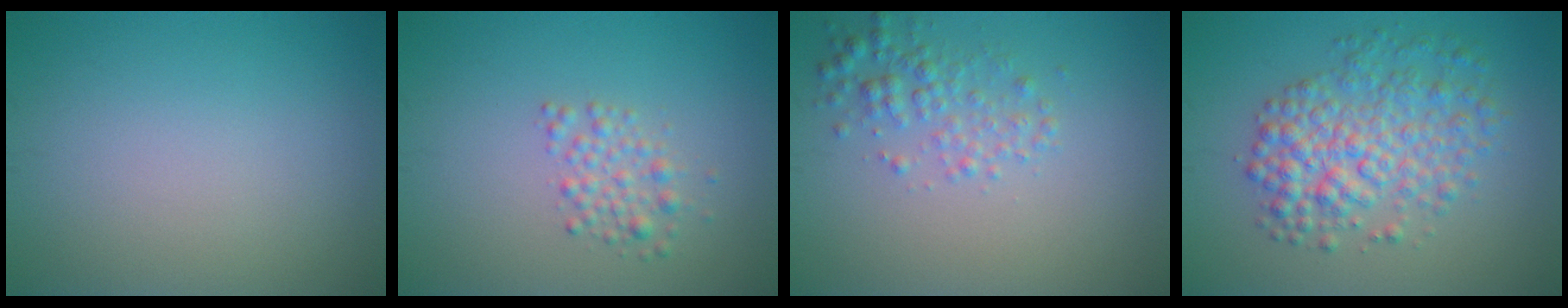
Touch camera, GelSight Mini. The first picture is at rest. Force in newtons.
{"total": 2.0, "press": 2.0, "slide": 0.1}
{"total": 2.5, "press": 2.5, "slide": 0.1}
{"total": 5.6, "press": 5.6, "slide": 0.1}